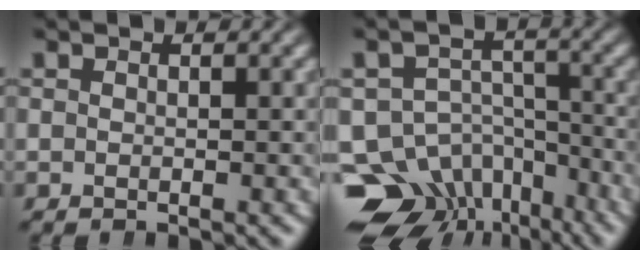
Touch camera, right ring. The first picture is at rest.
{"total": 16.3, "force": [-7.0, 13.1, 6.6], "torque": [-0.130, -0.073, -0.101]}